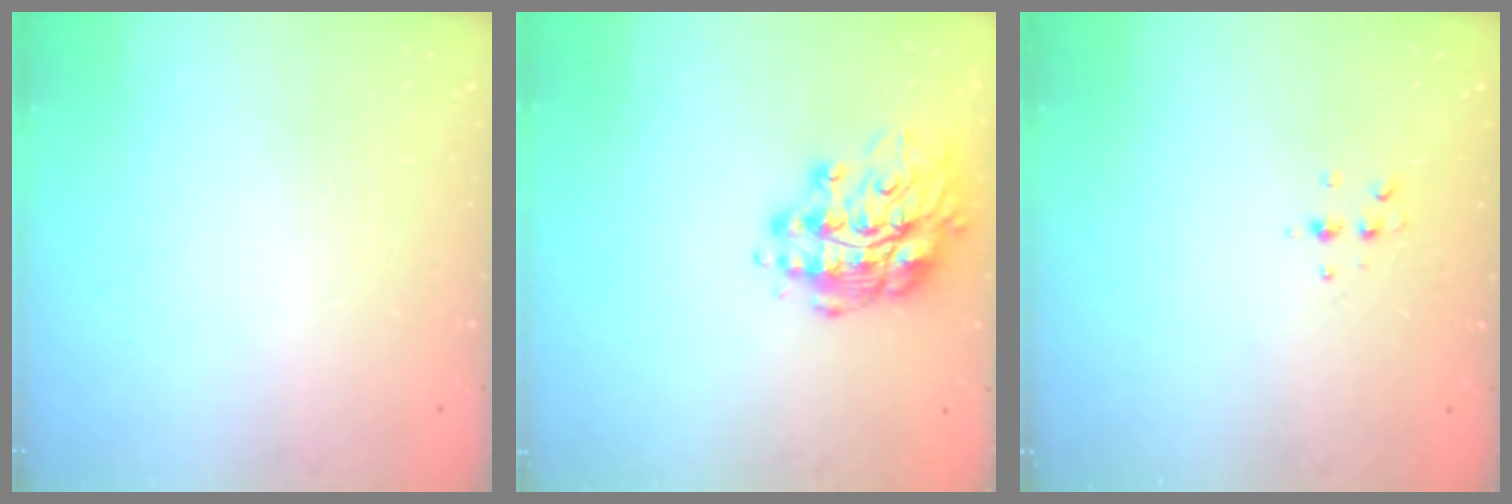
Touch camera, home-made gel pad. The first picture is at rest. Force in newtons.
{"total": 16.0, "press": 15.9, "slide": 1.6}
{"total": 4.7, "press": 4.6, "slide": 1.0}